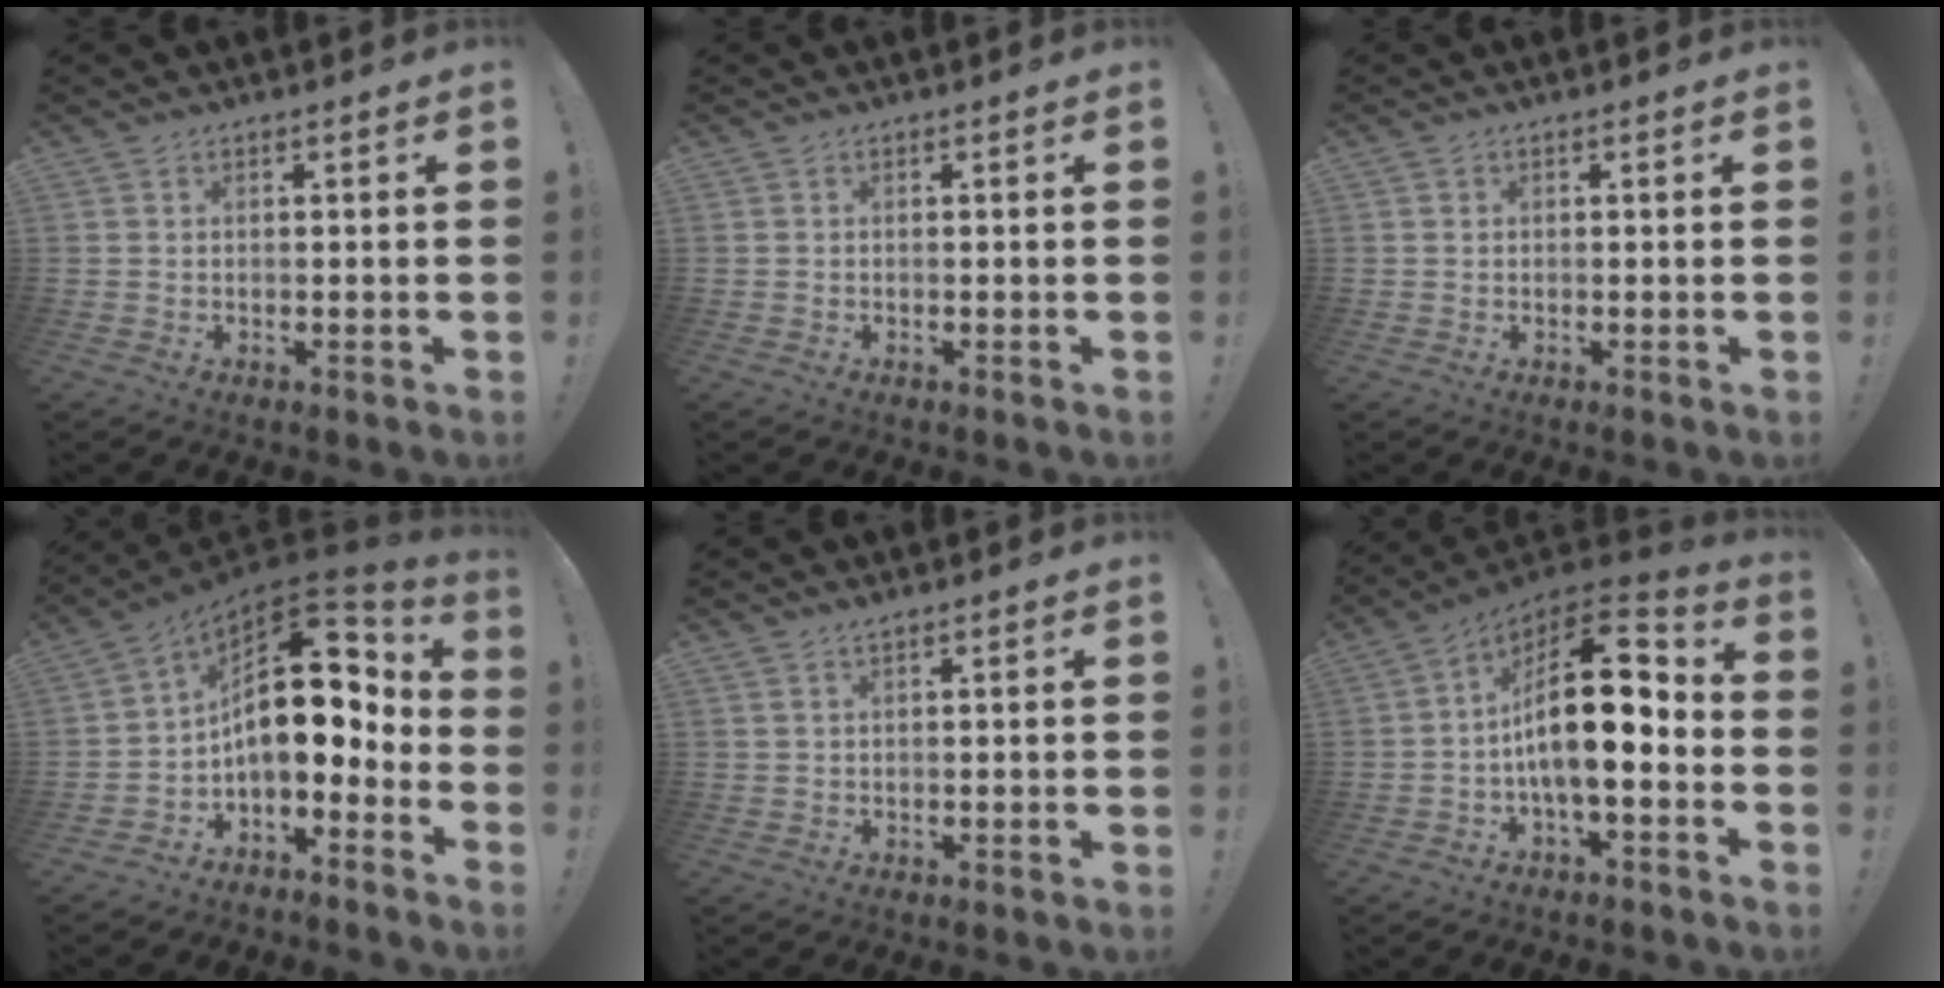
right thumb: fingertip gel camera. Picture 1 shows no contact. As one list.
[{"total": 0.0}, {"total": 0.6, "force": [0.2, 0.5, 0.0], "torque": [0.003, 0.000, 0.003]}, {"total": 17.5, "force": [1.8, 9.9, 14.4], "torque": [-0.233, -0.010, 0.032]}, {"total": 1.2, "force": [0.8, -0.1, 1.0], "torque": [-0.027, 0.003, 0.015]}, {"total": 18.9, "force": [-0.2, 8.3, 17.0], "torque": [-0.283, 0.011, -0.001]}]